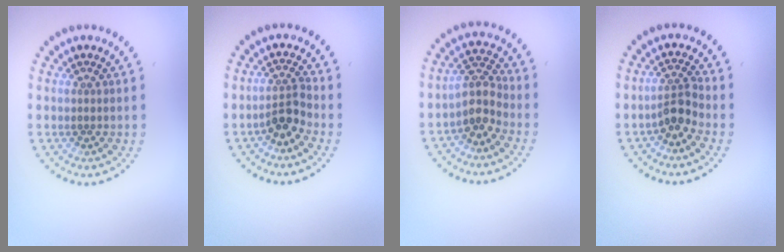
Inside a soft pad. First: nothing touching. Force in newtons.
{"total": 2.4, "press": 1.7, "slide": 1.7}
{"total": 2.9, "press": 2.4, "slide": 1.7}
{"total": 2.3, "press": 1.8, "slide": 1.4}